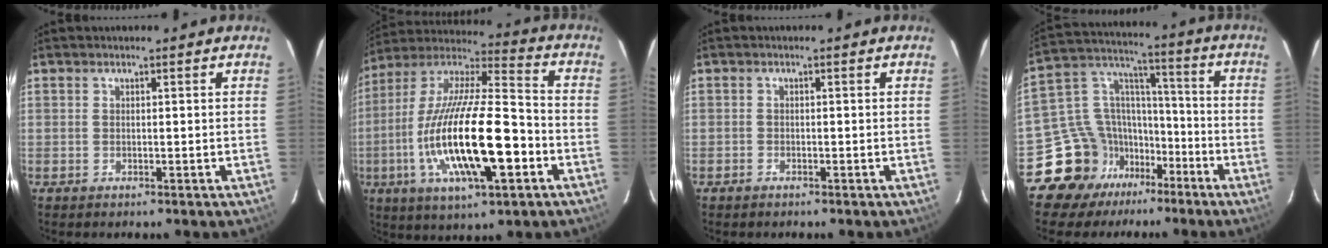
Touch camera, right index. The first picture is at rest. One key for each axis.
{"total": 24.0, "fx": -6.7, "fy": 6.5, "fz": 22.1, "tx": -0.412, "ty": -0.022, "tz": -0.117}
{"total": 0.9, "fx": -0.8, "fy": 0.5, "fz": 0.0, "tx": -0.006, "ty": 0.003, "tz": -0.015}
{"total": 14.4, "fx": -9.7, "fy": 10.4, "fz": 2.4, "tx": -0.074, "ty": 0.071, "tz": -0.164}